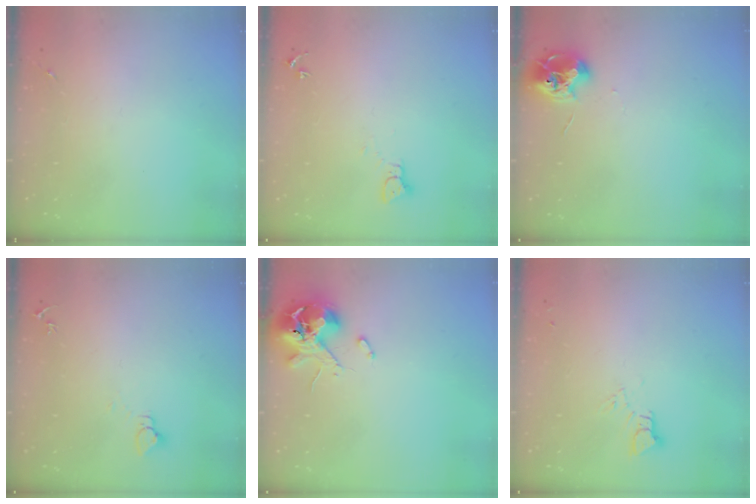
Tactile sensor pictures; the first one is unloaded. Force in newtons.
{"total": 2.2, "press": 2.2, "slide": 0.2}
{"total": 9.3, "press": 9.3, "slide": 1.0}
{"total": 2.7, "press": 2.7, "slide": 0.2}
{"total": 10.7, "press": 10.6, "slide": 1.4}
{"total": 3.4, "press": 3.4, "slide": 0.2}